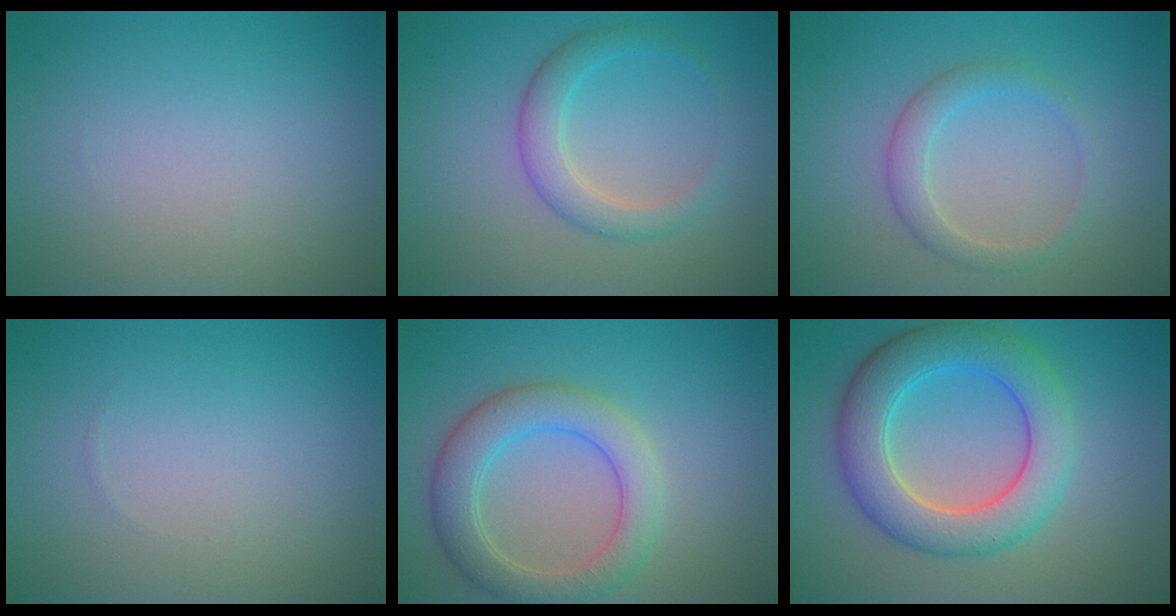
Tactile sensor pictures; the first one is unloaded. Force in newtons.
{"total": 2.9, "press": 2.9, "slide": 0.1}
{"total": 2.2, "press": 2.2, "slide": 0.1}
{"total": 0.0}
{"total": 5.1, "press": 5.1, "slide": 0.1}
{"total": 7.3, "press": 7.3, "slide": 0.4}